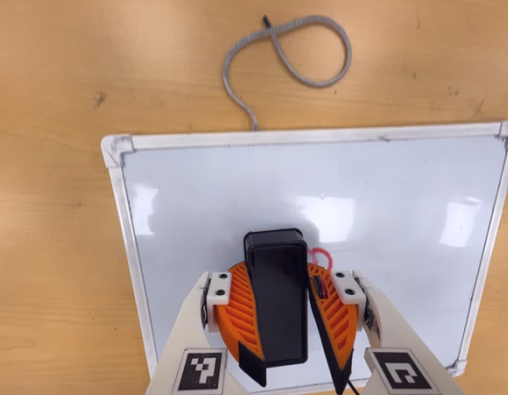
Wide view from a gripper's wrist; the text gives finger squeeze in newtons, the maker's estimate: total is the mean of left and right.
{"total": 16.1, "left": 18.2, "right": 14.0}